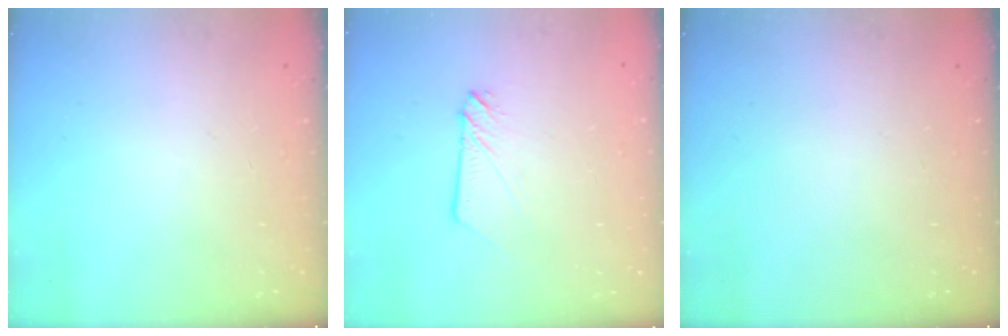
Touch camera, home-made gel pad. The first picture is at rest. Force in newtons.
{"total": 3.3, "press": 3.2, "slide": 0.5}
{"total": 0.0}